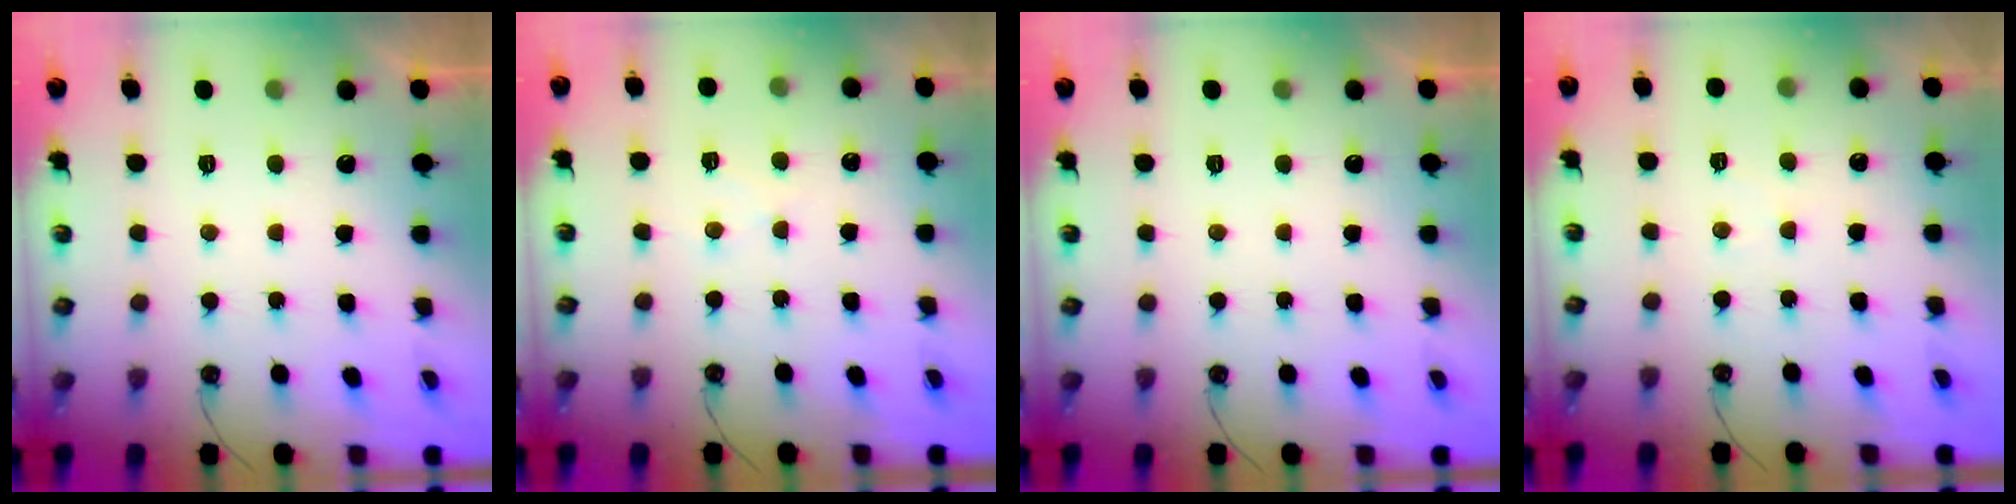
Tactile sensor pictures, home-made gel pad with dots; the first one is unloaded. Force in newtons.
{"total": 4.6, "press": 4.6, "slide": 0.4}
{"total": 0.0}
{"total": 2.7, "press": 2.6, "slide": 0.5}